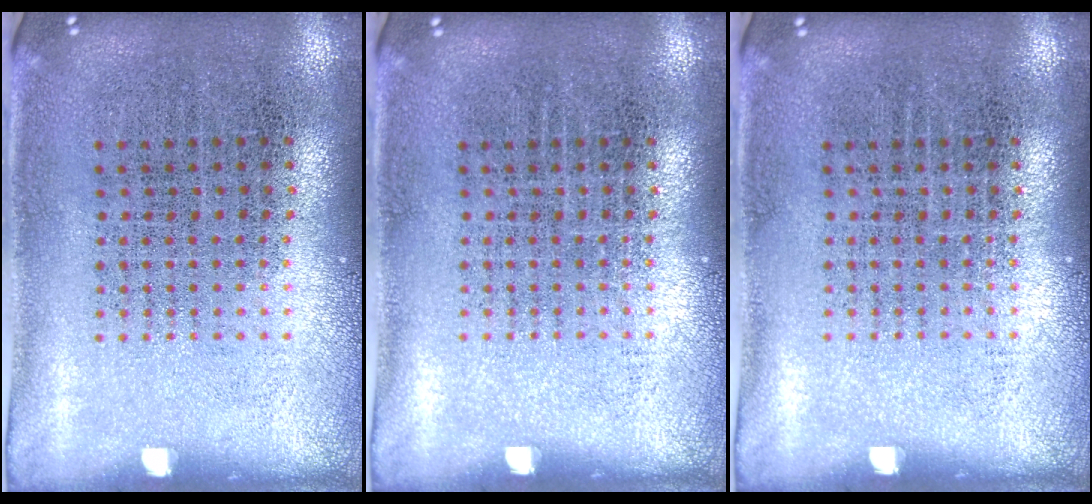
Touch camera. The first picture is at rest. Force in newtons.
{"total": 0.0}
{"total": 0.0}